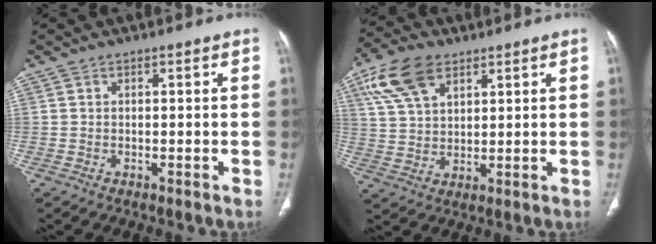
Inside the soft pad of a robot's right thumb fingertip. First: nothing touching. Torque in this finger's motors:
{"motor_torque": [-0.67, 0.86, -0.34, 0.15, 0.03]}